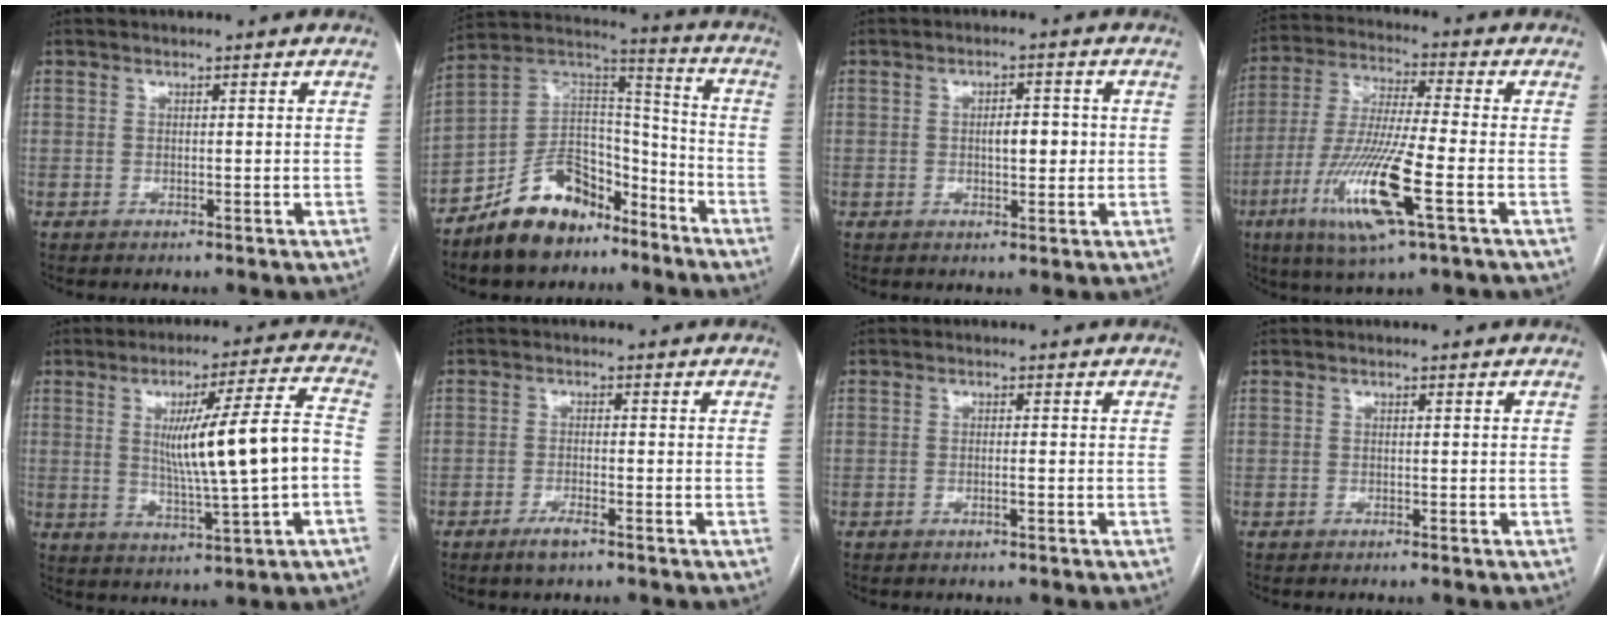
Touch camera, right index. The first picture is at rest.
{"total": 15.1, "force": [-10.9, 7.5, 7.2], "torque": [-0.128, 0.046, -0.196]}
{"total": 3.8, "force": [0.0, 1.5, 3.5], "torque": [-0.054, 0.005, 0.003]}
{"total": 15.0, "force": [-5.7, 0.7, 13.9], "torque": [-0.291, -0.022, -0.107]}
{"total": 14.0, "force": [-0.2, 0.2, 14.0], "torque": [-0.223, 0.007, 0.002]}
{"total": 2.7, "force": [-1.9, 0.4, 1.9], "torque": [-0.039, -0.002, -0.036]}
{"total": 1.0, "force": [-0.5, -0.2, 0.8], "torque": [-0.017, 0.001, -0.008]}
{"total": 0.0}